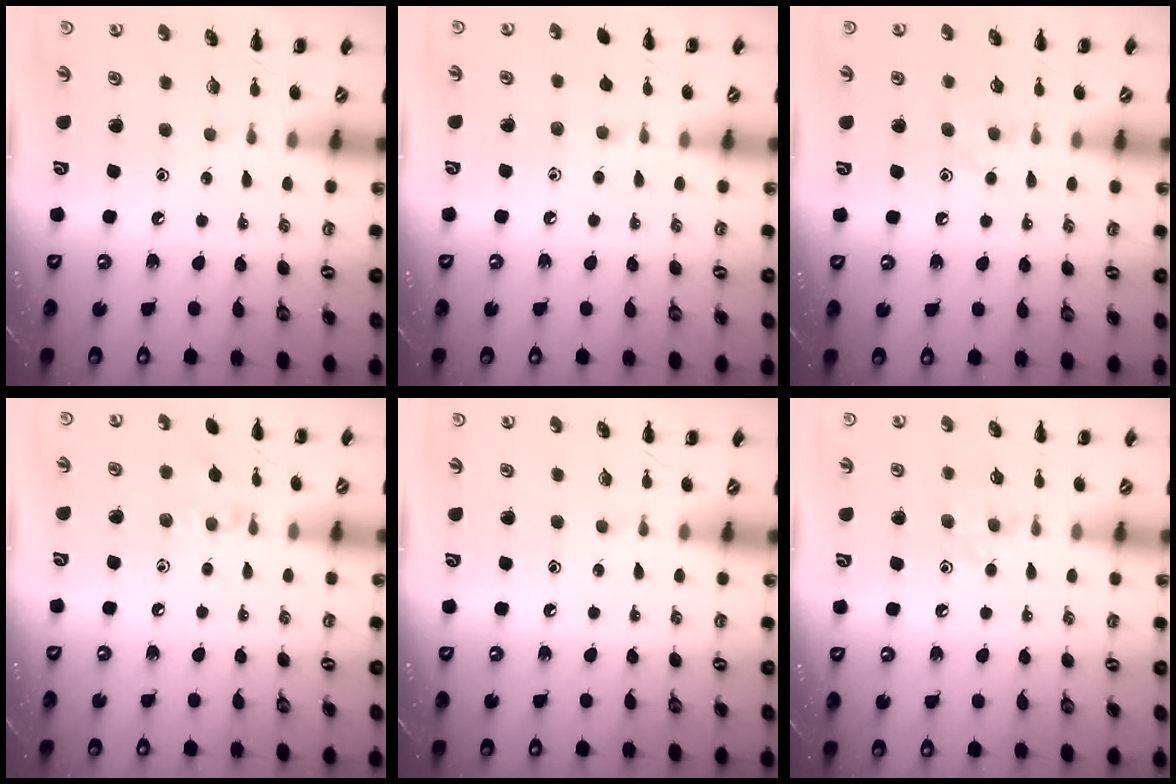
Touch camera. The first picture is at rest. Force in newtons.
{"total": 3.9, "press": 3.7, "slide": 1.4}
{"total": 5.6, "press": 5.3, "slide": 1.8}
{"total": 7.0, "press": 6.7, "slide": 1.9}
{"total": 0.0}
{"total": 6.5, "press": 6.3, "slide": 1.6}